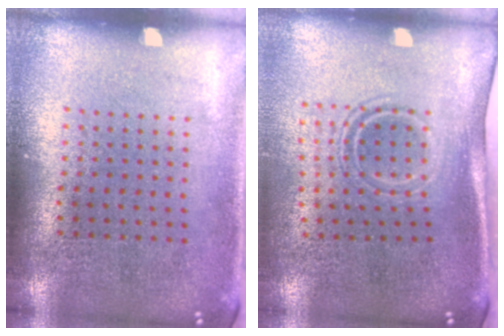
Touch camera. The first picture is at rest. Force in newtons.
{"total": 1.7, "press": 1.1, "slide": 1.4}